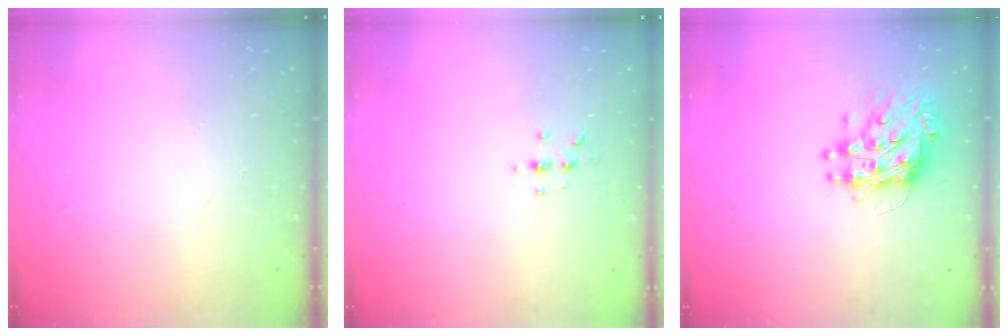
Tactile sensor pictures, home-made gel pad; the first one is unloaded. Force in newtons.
{"total": 2.3, "press": 2.2, "slide": 0.2}
{"total": 10.1, "press": 10.1, "slide": 1.0}